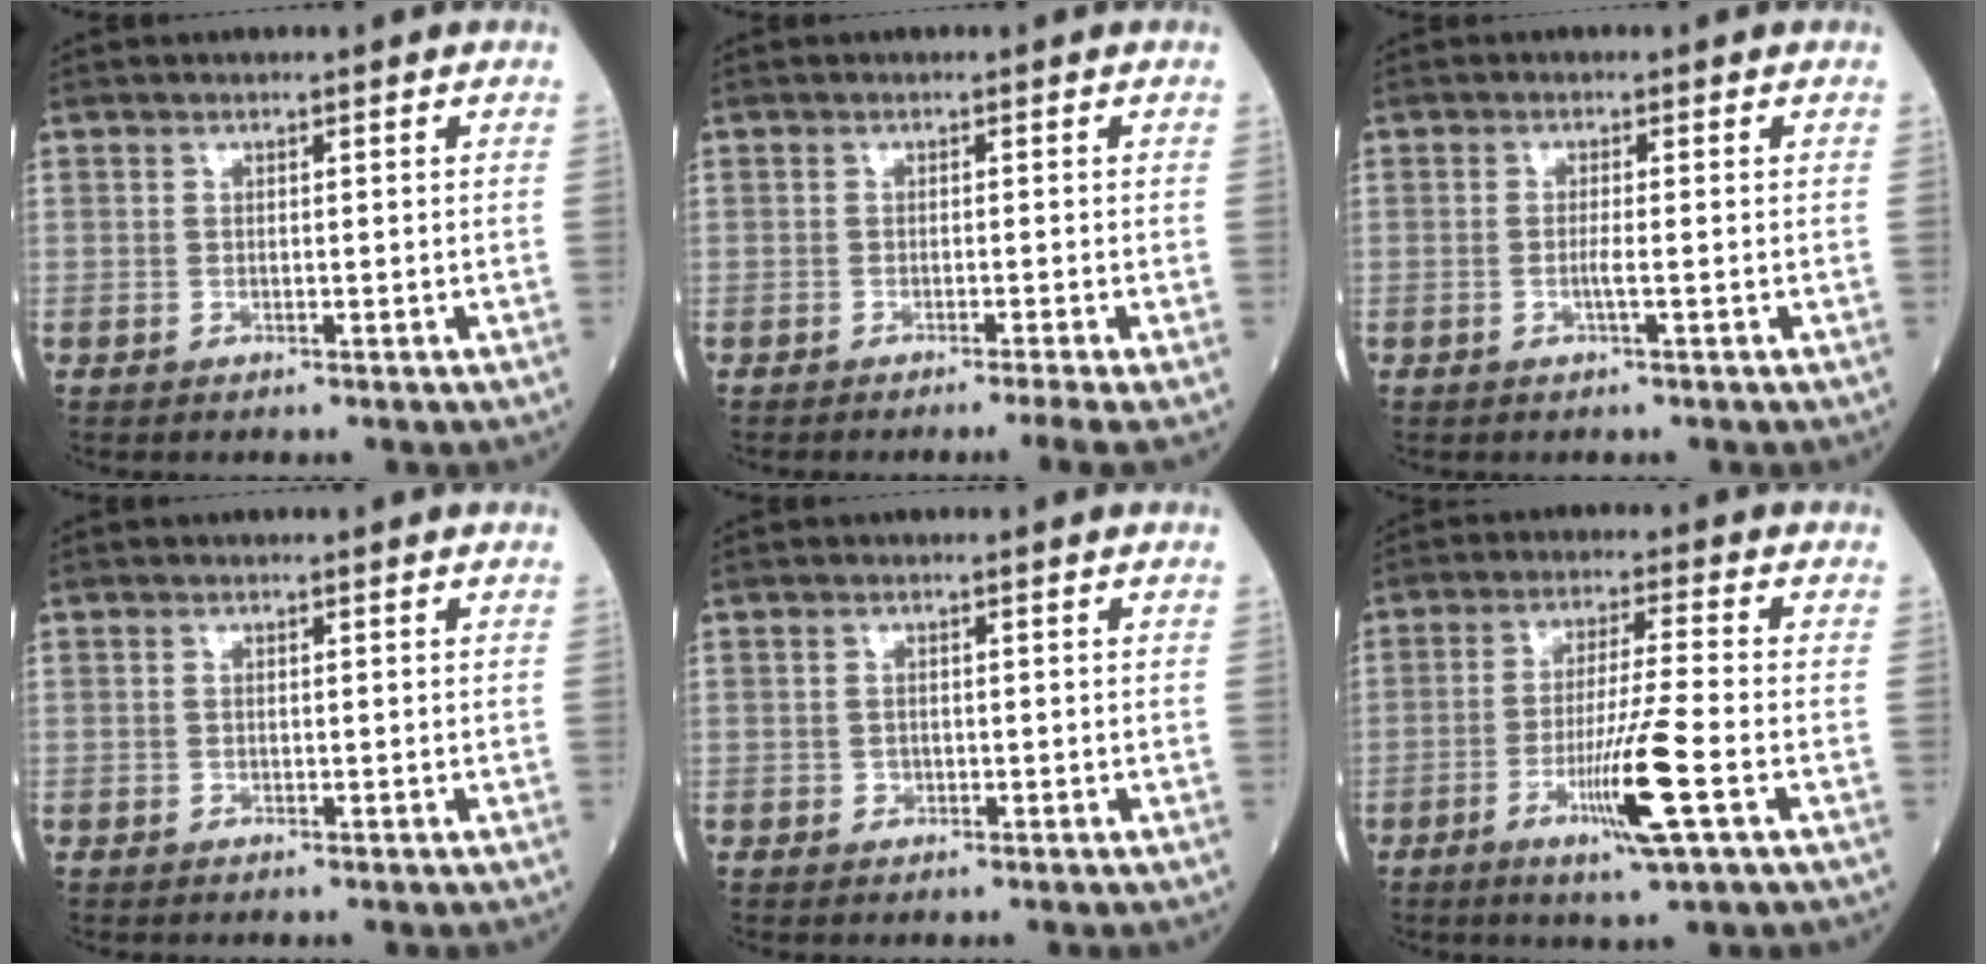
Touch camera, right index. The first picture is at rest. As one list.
[{"total": 3.3, "force": [-2.5, -1.3, 1.8], "torque": [-0.025, -0.007, -0.041]}, {"total": 1.5, "force": [-0.5, -0.2, 1.4], "torque": [-0.027, -0.001, -0.013]}, {"total": 0.0}, {"total": 0.8, "force": [-0.3, 0.7, 0.2], "torque": [-0.003, 0.003, -0.006]}, {"total": 9.8, "force": [-3.9, -0.8, 9.0], "torque": [-0.165, -0.019, -0.072]}]